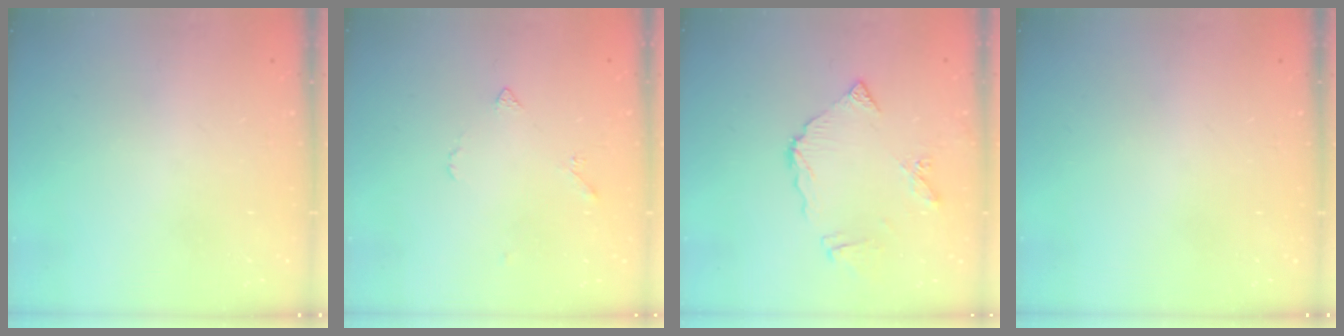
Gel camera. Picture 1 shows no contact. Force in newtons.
{"total": 3.9, "press": 3.8, "slide": 0.7}
{"total": 9.7, "press": 9.6, "slide": 1.2}
{"total": 0.0}